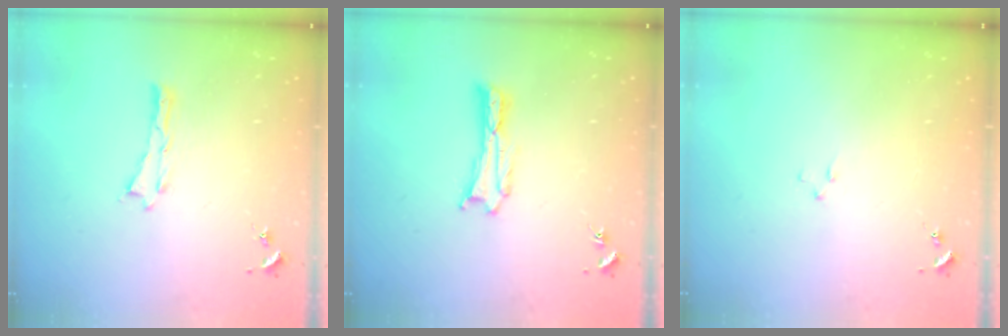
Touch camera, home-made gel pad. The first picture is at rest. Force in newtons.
{"total": 0.5, "press": 0.5, "slide": 0.2}
{"total": 0.7, "press": 0.7, "slide": 0.2}